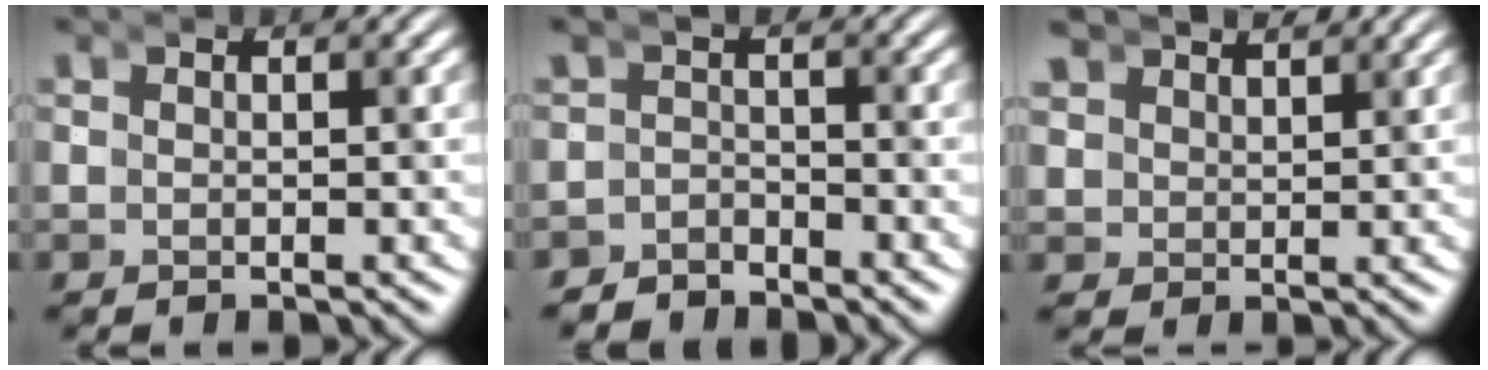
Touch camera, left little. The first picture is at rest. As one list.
[{"total": 3.2, "force": [-2.9, -0.2, -1.4], "torque": [0.023, -0.008, -0.054]}, {"total": 2.4, "force": [2.2, 1.0, 0.2], "torque": [-0.023, -0.010, 0.049]}]